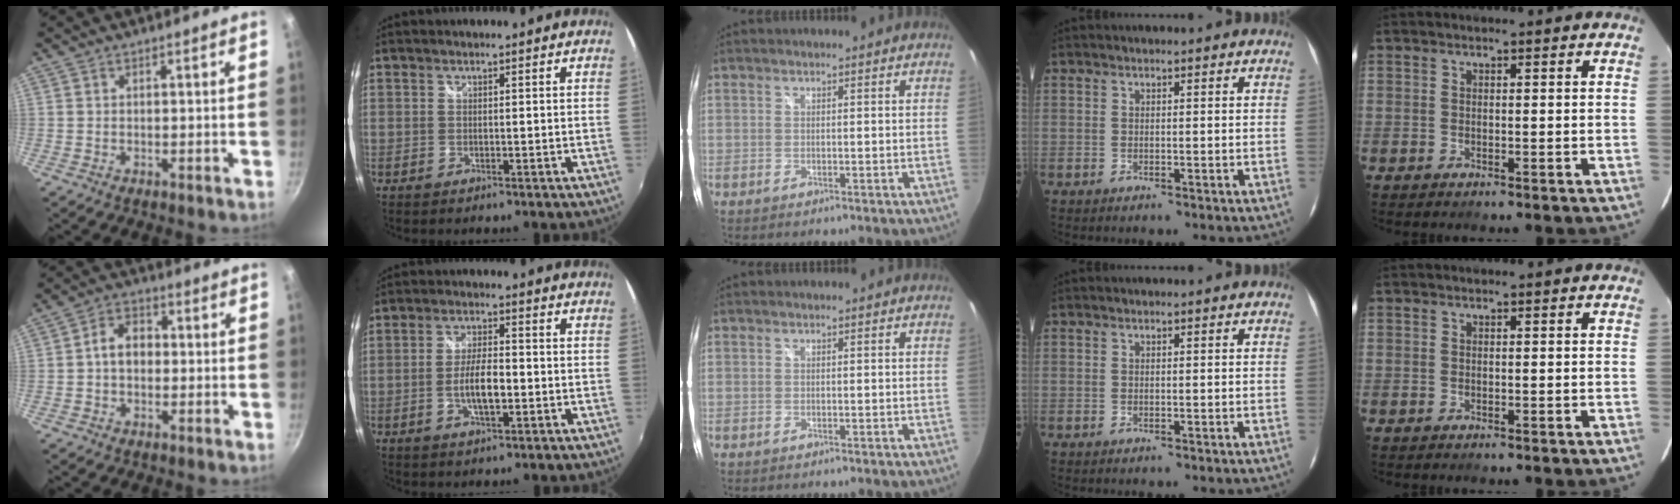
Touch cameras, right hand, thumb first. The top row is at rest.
{"thumb": {"total": 6.0, "force": [-0.2, 4.6, 3.9], "torque": [-0.039, 0.020, -0.013]}, "index": {"total": 6.4, "force": [-1.7, 2.0, 5.8], "torque": [-0.112, 0.000, -0.028]}}